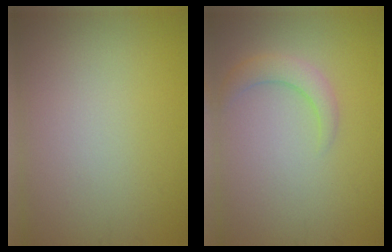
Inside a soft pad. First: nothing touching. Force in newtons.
{"total": 2.2, "press": 2.2, "slide": 0.3}